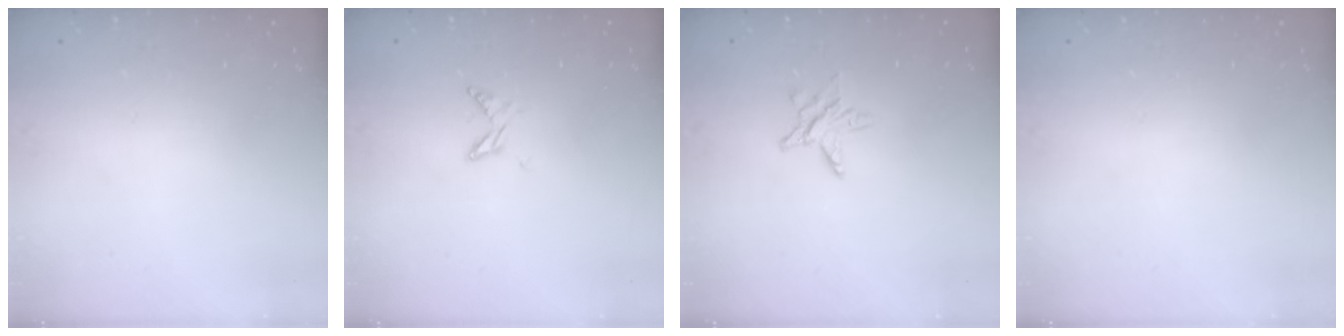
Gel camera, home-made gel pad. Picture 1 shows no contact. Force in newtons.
{"total": 5.3, "press": 5.2, "slide": 0.7}
{"total": 5.0, "press": 5.0, "slide": 0.6}
{"total": 0.0}